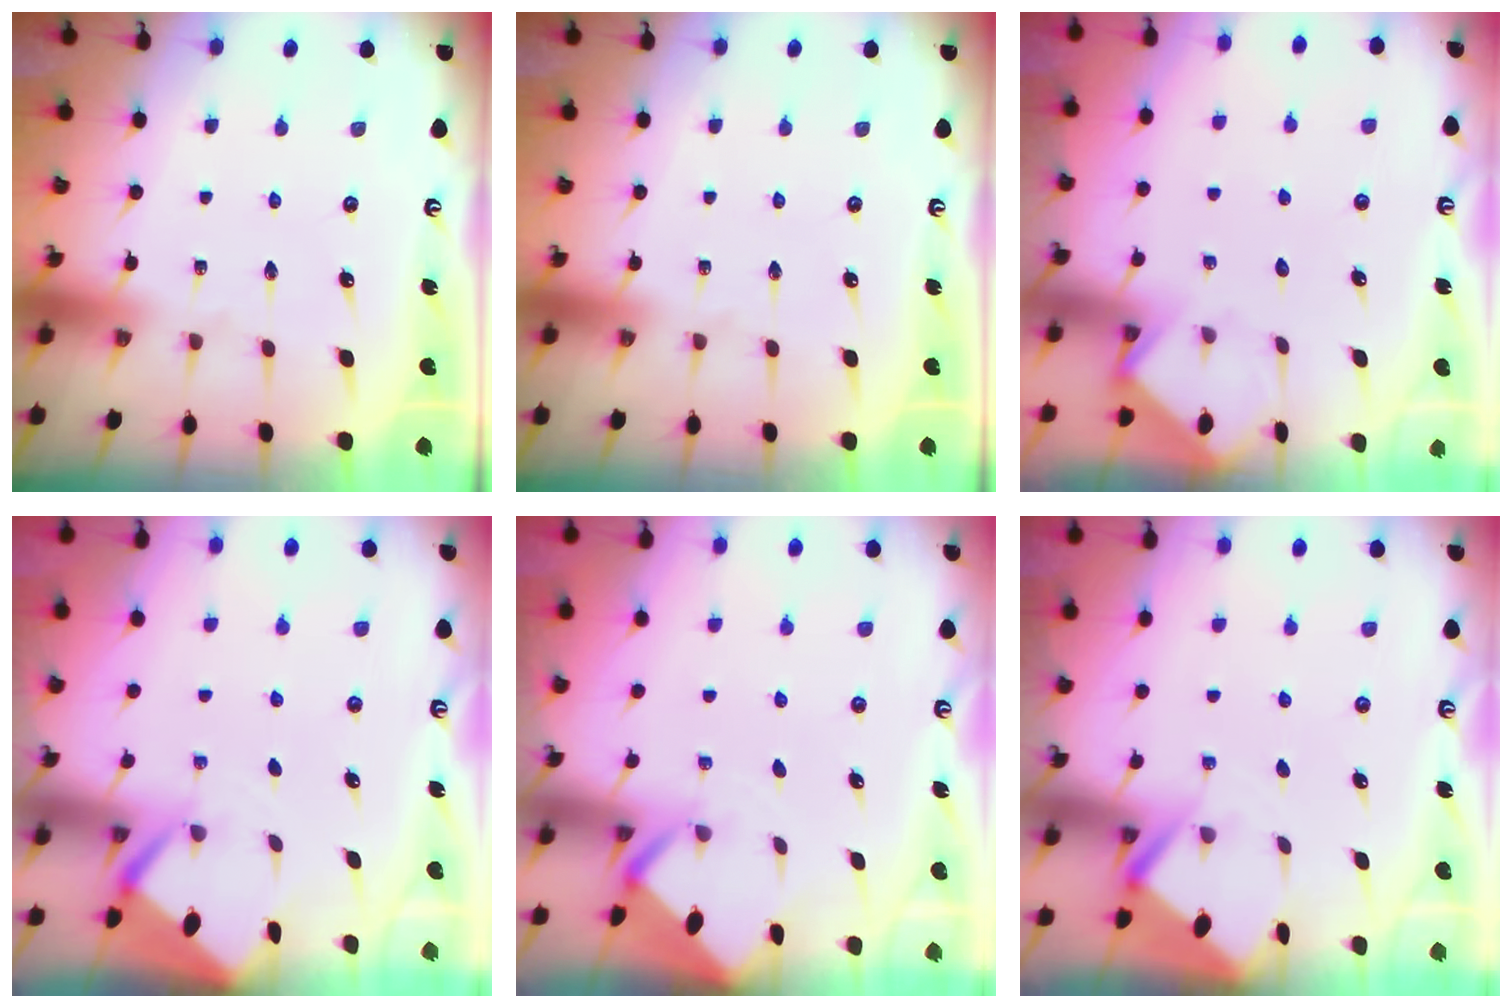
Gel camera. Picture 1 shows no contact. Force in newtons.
{"total": 0.0}
{"total": 3.1, "press": 3.0, "slide": 0.3}
{"total": 2.7, "press": 2.7, "slide": 0.3}
{"total": 1.9, "press": 1.9, "slide": 0.1}
{"total": 3.0, "press": 3.0, "slide": 0.4}